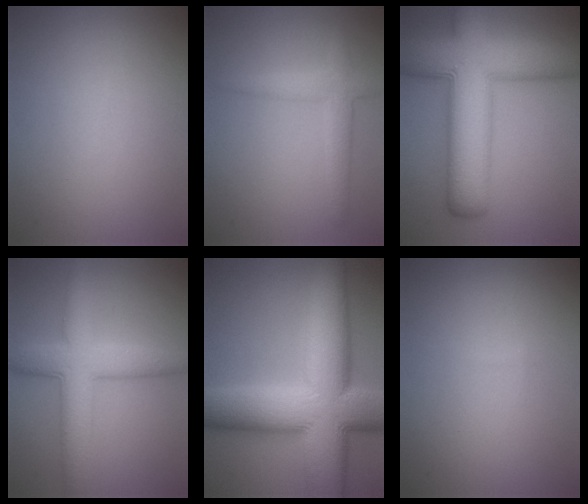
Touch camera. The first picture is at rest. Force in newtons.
{"total": 2.9, "press": 2.8, "slide": 0.1}
{"total": 12.7, "press": 12.7, "slide": 0.5}
{"total": 5.9, "press": 5.9, "slide": 0.3}
{"total": 15.9, "press": 15.9, "slide": 0.6}
{"total": 0.0}